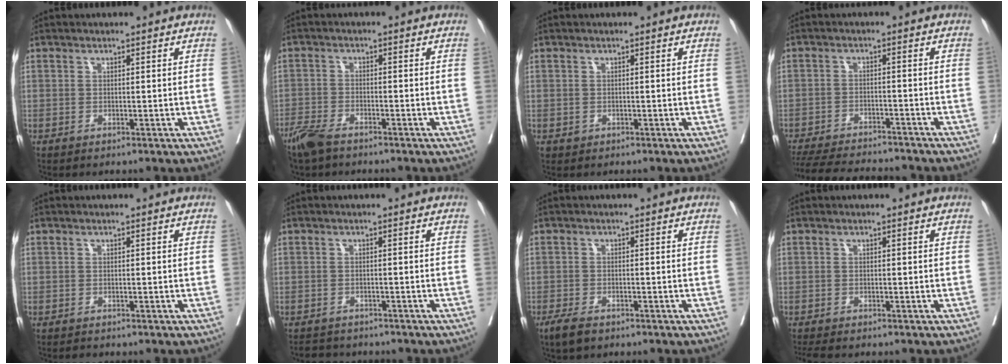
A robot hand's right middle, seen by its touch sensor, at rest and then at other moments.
{"total": 4.8, "force": [-4.0, 1.3, 2.4], "torque": [-0.052, -0.009, -0.076]}
{"total": 0.6, "force": [-0.2, 0.5, 0.1], "torque": [-0.003, 0.002, 0.000]}
{"total": 15.6, "force": [-14.2, 2.5, 5.9], "torque": [-0.121, -0.021, -0.201]}
{"total": 0.6, "force": [-0.5, 0.2, 0.1], "torque": [-0.006, -0.002, -0.009]}
{"total": 4.4, "force": [-4.1, 1.4, 0.6], "torque": [-0.007, -0.005, -0.058]}
{"total": 3.4, "force": [-2.5, 1.3, 1.9], "torque": [-0.039, -0.005, -0.041]}
{"total": 3.2, "force": [-2.8, 0.6, 1.4], "torque": [-0.022, -0.010, -0.044]}